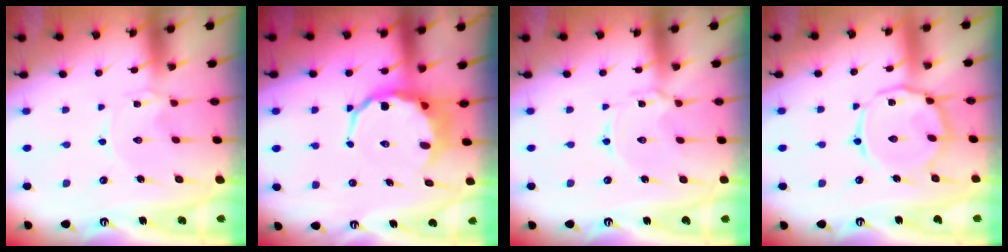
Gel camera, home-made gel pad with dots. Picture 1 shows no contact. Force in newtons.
{"total": 8.3, "press": 8.1, "slide": 1.8}
{"total": 2.4, "press": 2.4, "slide": 0.3}
{"total": 13.3, "press": 13.3, "slide": 0.9}